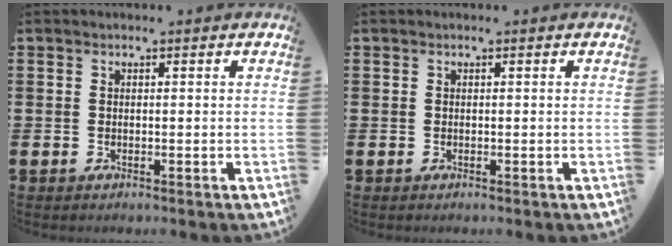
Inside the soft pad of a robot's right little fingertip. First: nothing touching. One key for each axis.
{"total": 0.0}